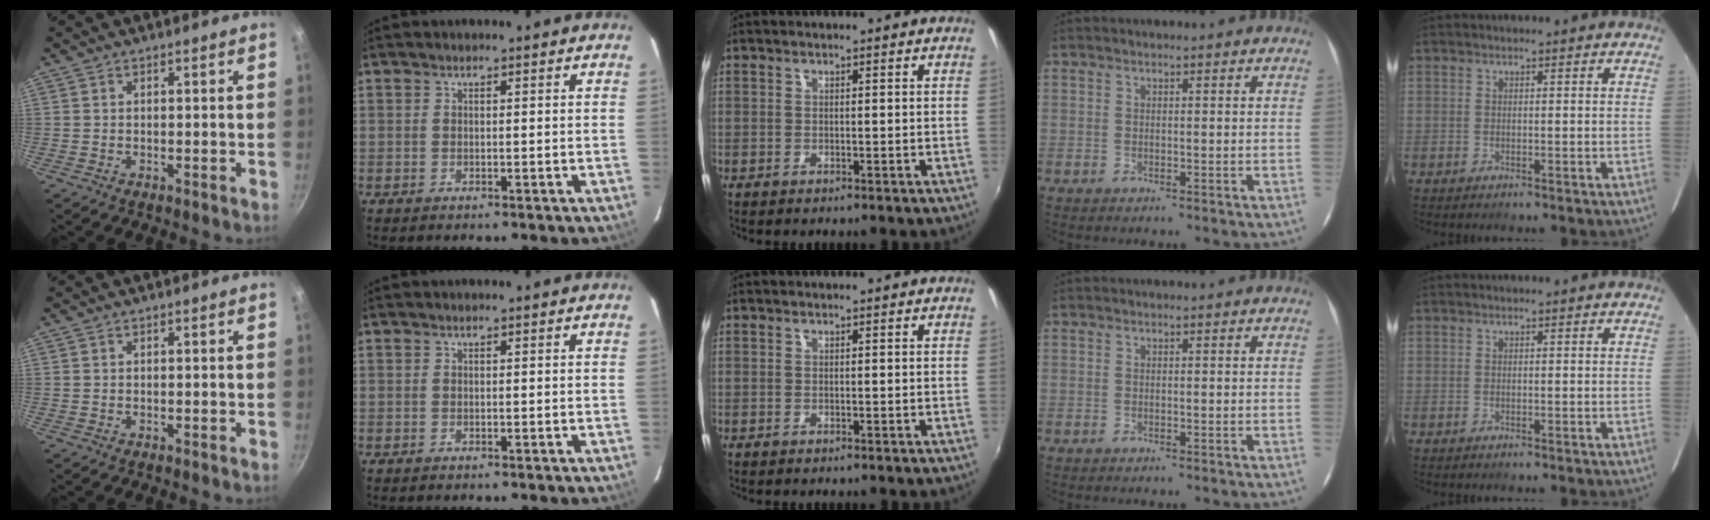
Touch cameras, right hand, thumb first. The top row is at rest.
{}